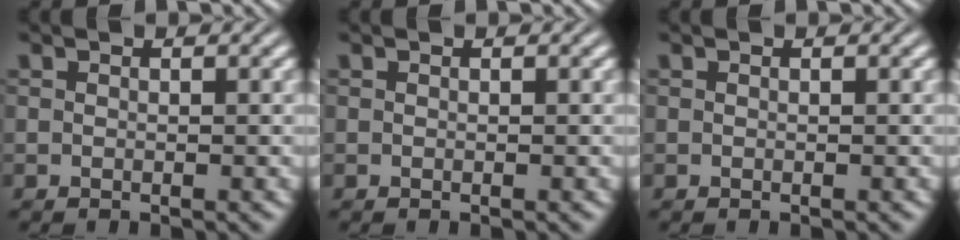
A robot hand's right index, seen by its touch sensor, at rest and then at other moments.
{"total": 0.0}
{"total": 0.0}